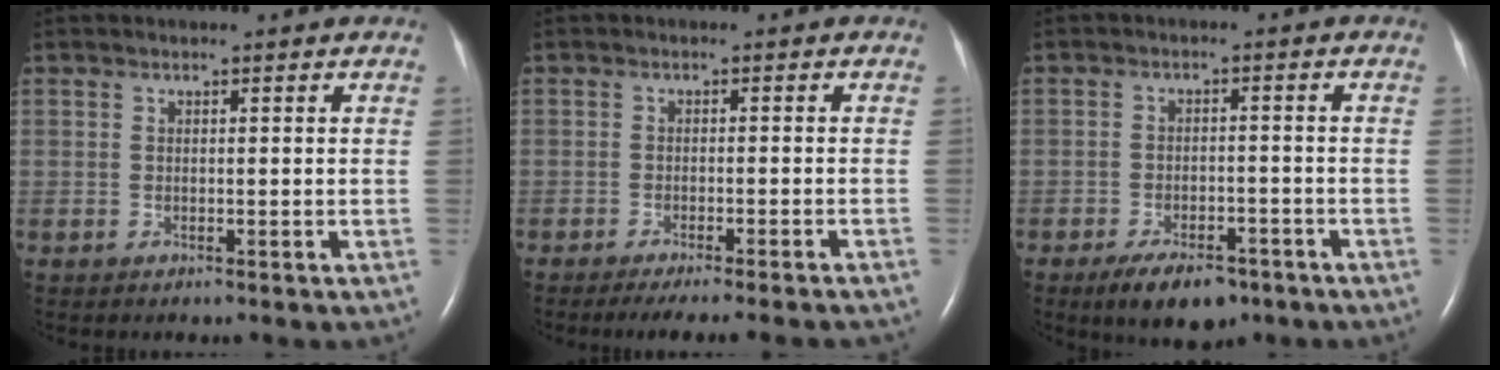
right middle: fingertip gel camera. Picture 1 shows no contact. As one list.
[{"total": 10.4, "force": [-9.2, -0.3, 4.8], "torque": [-0.045, -0.022, -0.119]}, {"total": 7.6, "force": [-5.3, 3.3, 4.3], "torque": [-0.074, -0.004, -0.082]}]